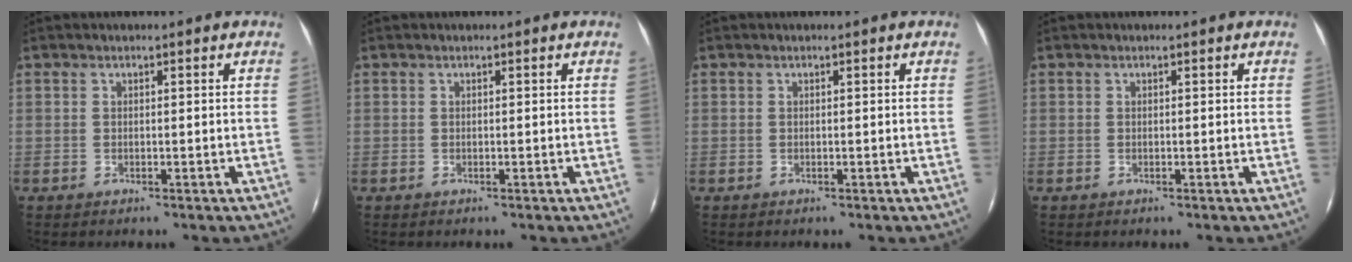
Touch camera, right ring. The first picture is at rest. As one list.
[{"total": 0.0}, {"total": 0.0}, {"total": 0.0}]